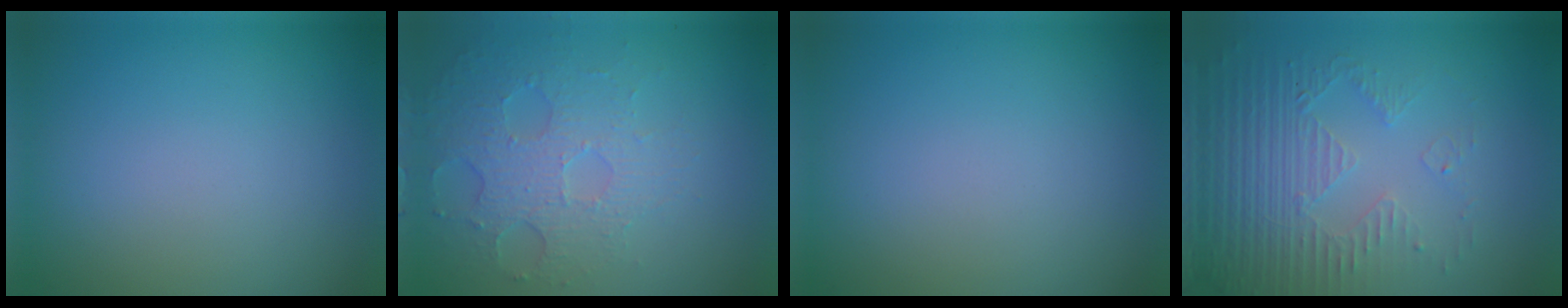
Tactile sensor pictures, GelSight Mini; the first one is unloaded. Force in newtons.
{"total": 5.0, "press": 3.5, "slide": 3.7}
{"total": 0.0}
{"total": 5.3, "press": 3.5, "slide": 4.1}